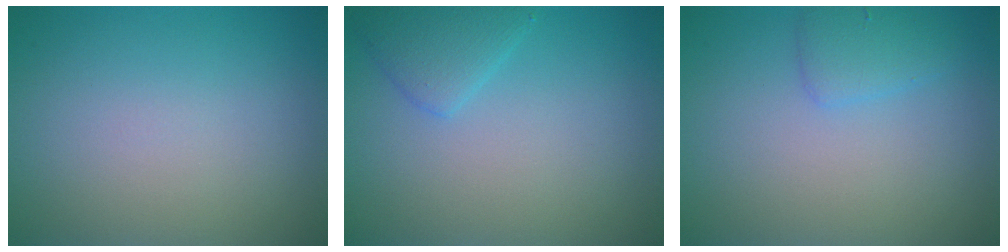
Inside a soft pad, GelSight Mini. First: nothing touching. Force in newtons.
{"total": 2.2, "press": 2.2, "slide": 0.2}
{"total": 1.9, "press": 1.9, "slide": 0.1}